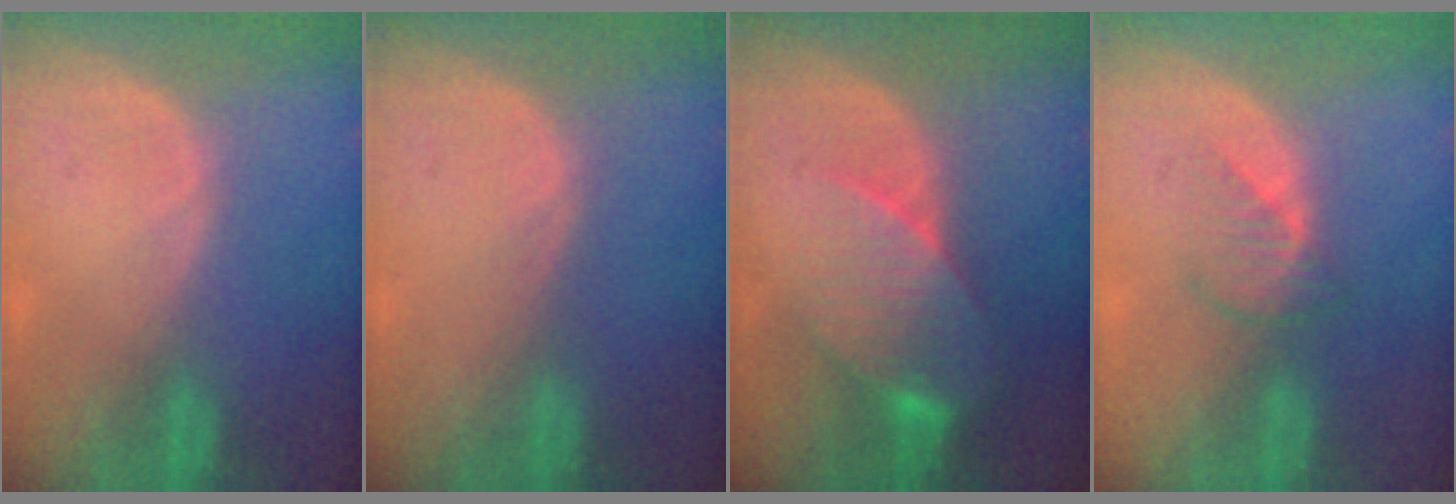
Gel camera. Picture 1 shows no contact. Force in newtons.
{"total": 0.0}
{"total": 8.2, "press": 7.4, "slide": 3.7}
{"total": 3.0, "press": 2.9, "slide": 0.7}